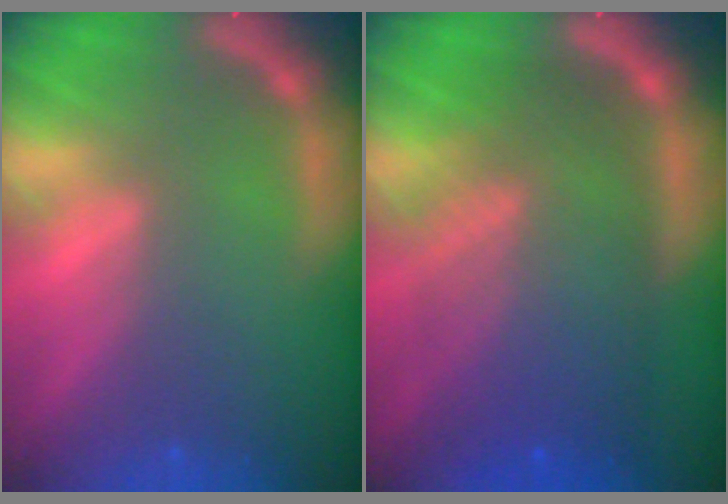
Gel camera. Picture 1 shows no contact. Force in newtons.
{"total": 10.0}